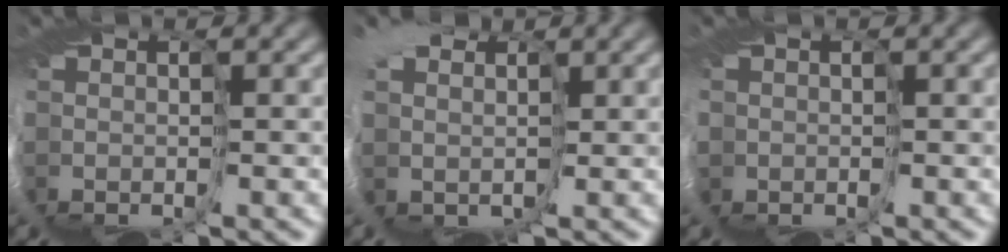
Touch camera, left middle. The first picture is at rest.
{"total": 5.1, "force": [2.0, 4.1, 2.3], "torque": [-0.044, -0.013, 0.022]}
{"total": 5.8, "force": [-0.4, 5.1, 2.9], "torque": [-0.100, -0.004, -0.017]}